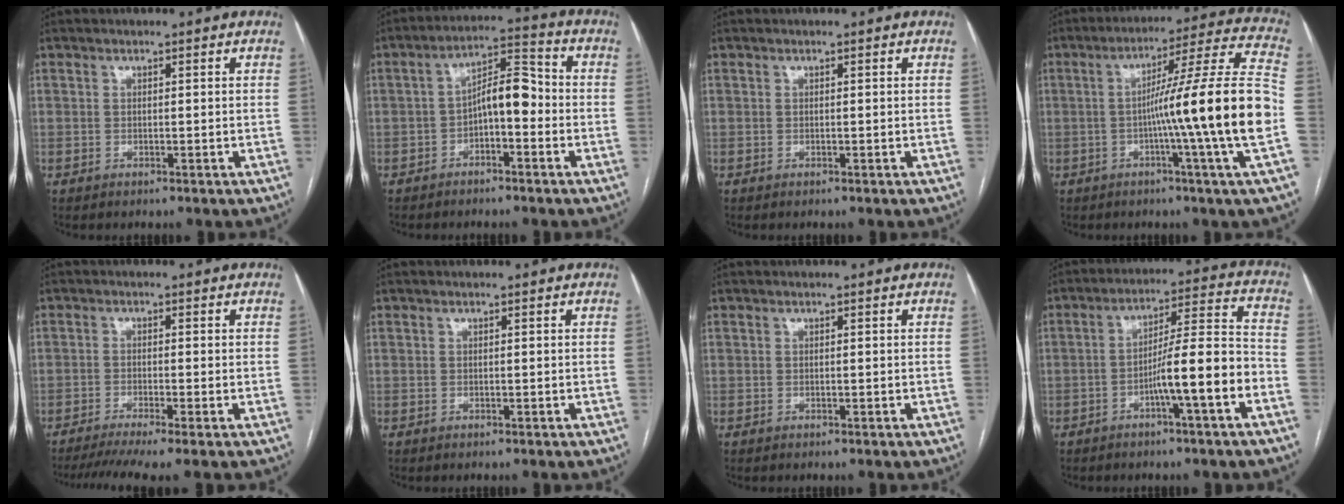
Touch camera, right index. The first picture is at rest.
{"total": 7.2, "force": [-1.6, 2.6, 6.5], "torque": [-0.111, 0.032, -0.029]}
{"total": 0.0}
{"total": 17.9, "force": [-3.3, -2.7, 17.4], "torque": [-0.256, -0.001, -0.065]}
{"total": 7.0, "force": [-5.3, -0.3, 4.7], "torque": [-0.078, -0.010, -0.087]}
{"total": 0.0}
{"total": 0.0}
{"total": 10.9, "force": [-4.3, -0.2, 10.0], "torque": [-0.160, 0.020, -0.067]}